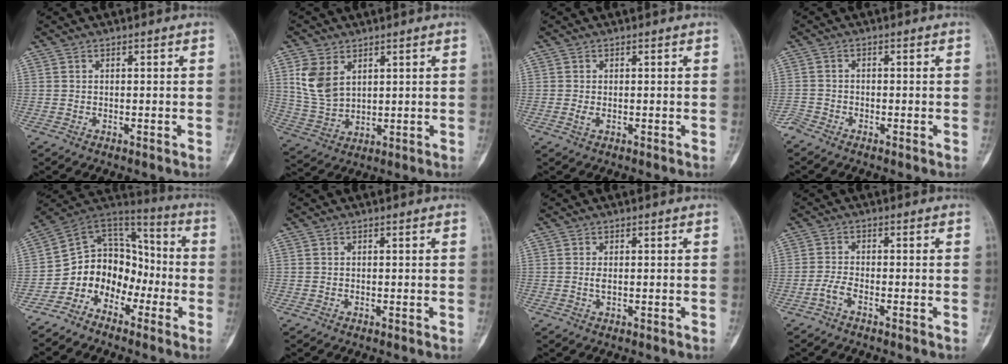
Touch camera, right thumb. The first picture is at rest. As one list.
[{"total": 8.5, "force": [3.4, 5.7, 5.3], "torque": [-0.099, -0.011, 0.083]}, {"total": 1.1, "force": [-0.1, 0.6, 0.9], "torque": [-0.019, -0.003, -0.003]}, {"total": 2.0, "force": [-1.9, 0.5, -0.1], "torque": [0.007, -0.003, -0.044]}, {"total": 12.4, "force": [-6.0, 9.7, 5.0], "torque": [-0.036, 0.103, -0.119]}, {"total": 0.0}, {"total": 0.8, "force": [0.0, 0.3, 0.8], "torque": [-0.019, -0.002, 0.001]}, {"total": 2.2, "force": [-1.5, 0.4, 1.6], "torque": [-0.040, 0.008, -0.034]}]